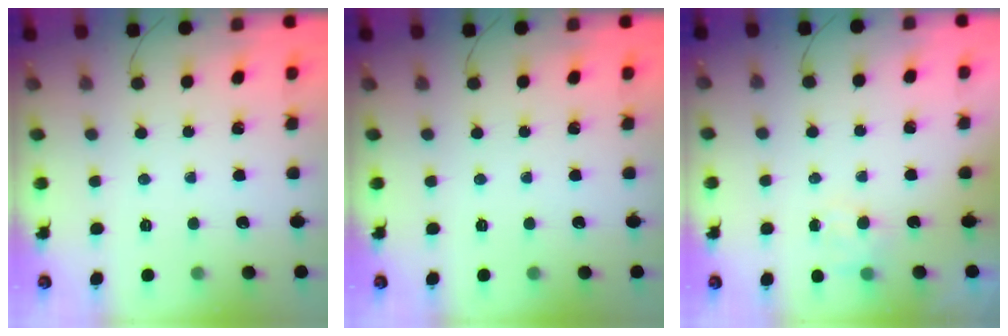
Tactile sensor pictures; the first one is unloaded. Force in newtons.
{"total": 0.0}
{"total": 4.2, "press": 4.1, "slide": 0.9}